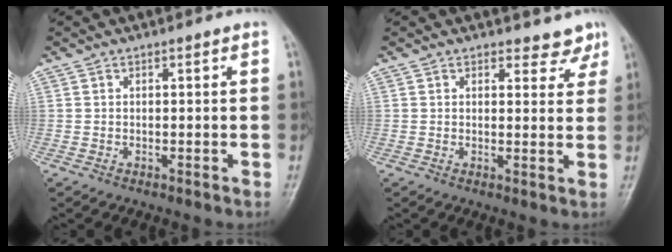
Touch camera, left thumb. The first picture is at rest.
{"total": 4.1, "force": [3.5, 2.0, 0.5], "torque": [0.022, -0.024, 0.031]}